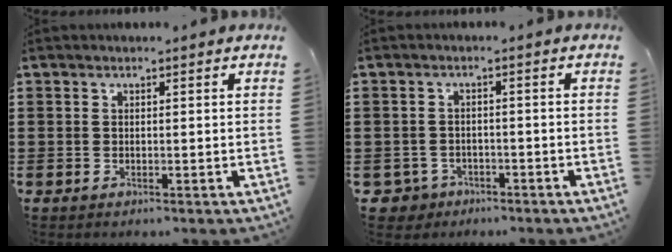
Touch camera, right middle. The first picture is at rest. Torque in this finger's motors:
{"motor_torque": [0.95, 0.02, 0.03, 0.00]}